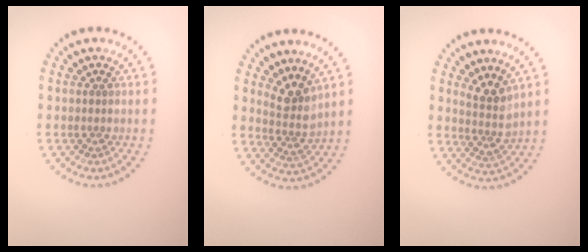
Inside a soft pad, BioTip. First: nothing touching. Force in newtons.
{"total": 2.7, "press": 2.0, "slide": 1.8}
{"total": 2.7, "press": 2.0, "slide": 1.8}